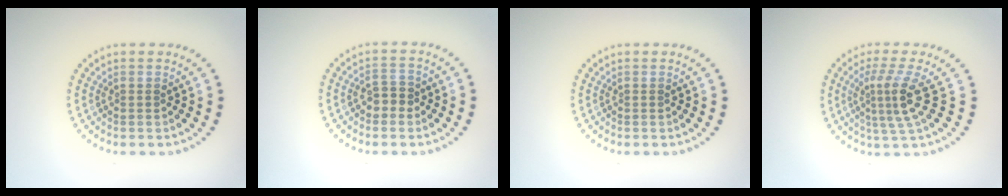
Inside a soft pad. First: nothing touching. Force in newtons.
{"total": 1.8, "press": 1.7, "slide": 0.6}
{"total": 0.0}
{"total": 3.7, "press": 2.6, "slide": 2.6}